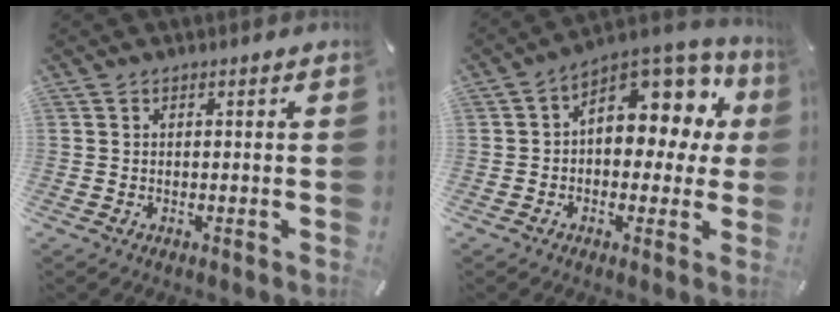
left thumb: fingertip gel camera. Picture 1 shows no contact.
{"total": 12.6, "force": [4.8, 8.0, 8.4], "torque": [-0.101, -0.046, 0.082]}